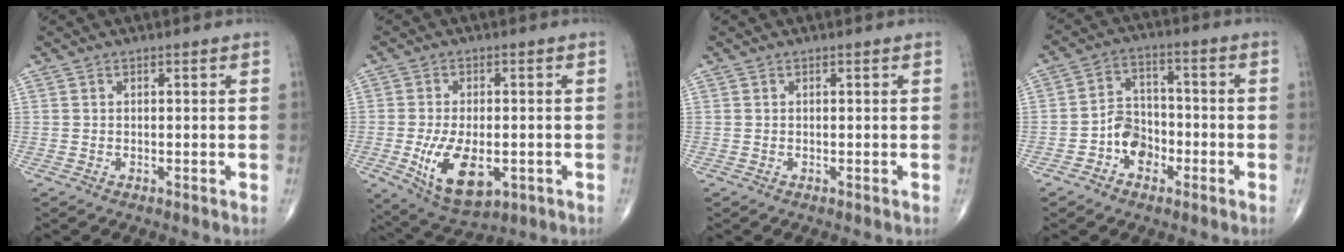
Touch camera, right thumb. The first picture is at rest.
{"total": 11.8, "force": [-3.0, 6.2, 9.6], "torque": [-0.161, -0.008, -0.036]}
{"total": 0.0}
{"total": 7.4, "force": [-3.0, 5.6, 3.8], "torque": [-0.034, 0.035, -0.059]}